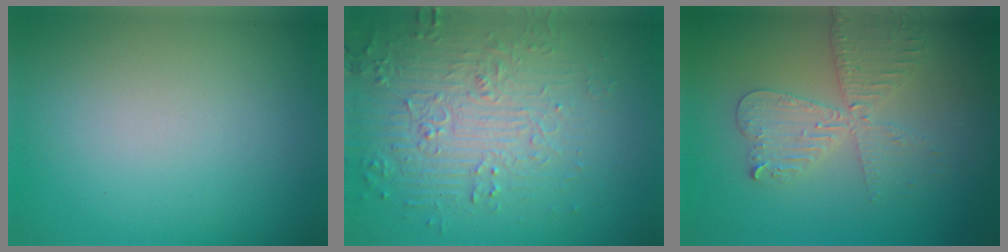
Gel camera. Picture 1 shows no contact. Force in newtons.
{"total": 4.4, "press": 4.3, "slide": 0.7}
{"total": 4.0, "press": 3.5, "slide": 2.0}